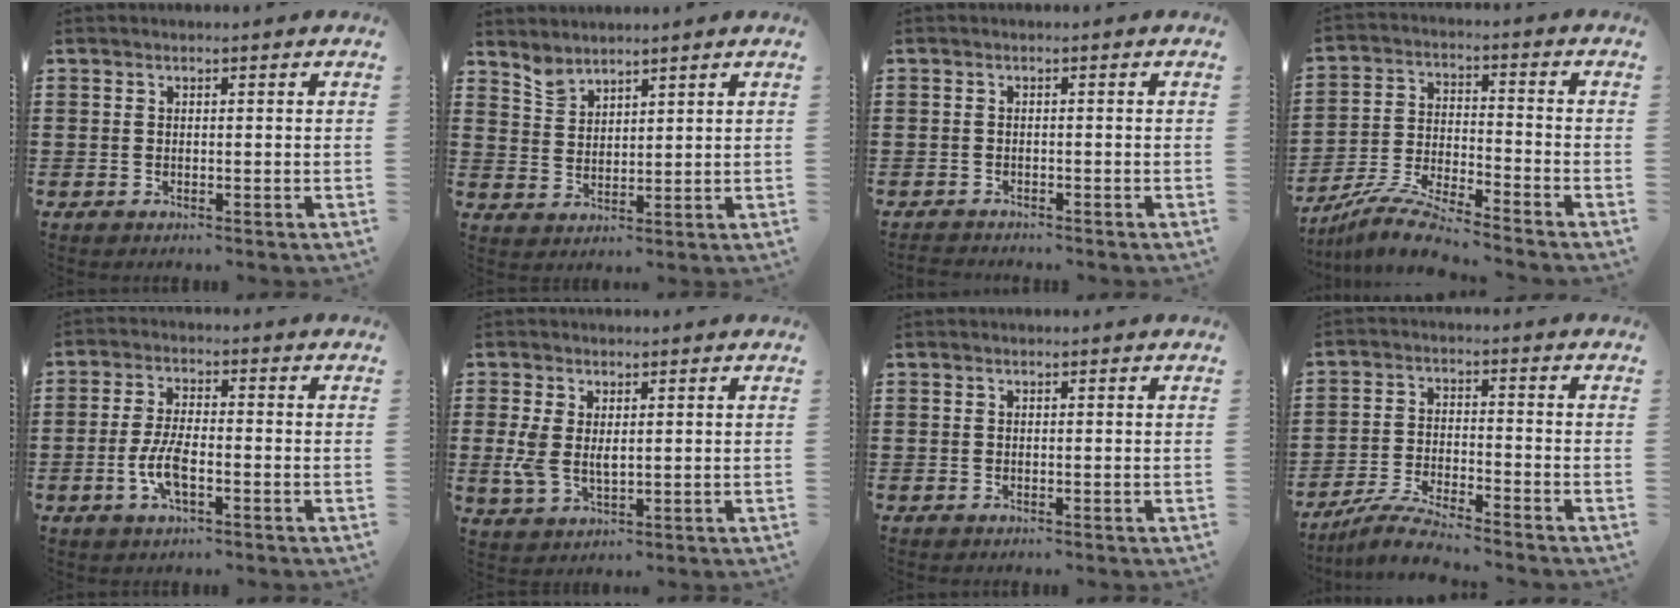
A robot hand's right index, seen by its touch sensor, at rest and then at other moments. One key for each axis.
{"total": 3.2, "fx": 3.0, "fy": 1.0, "fz": 0.3, "tx": -0.016, "ty": -0.003, "tz": 0.059}
{"total": 1.1, "fx": -1.1, "fy": 0.2, "fz": -0.1, "tx": -0.001, "ty": 0.004, "tz": -0.024}
{"total": 8.6, "fx": -8.0, "fy": 0.3, "fz": 3.0, "tx": -0.070, "ty": 0.006, "tz": -0.159}
{"total": 5.9, "fx": -1.8, "fy": 2.0, "fz": 5.2, "tx": -0.122, "ty": -0.005, "tz": -0.041}
{"total": 4.3, "fx": 0.7, "fy": 2.4, "fz": 3.5, "tx": -0.079, "ty": 0.004, "tz": 0.012}
{"total": 0.0}
{"total": 5.4, "fx": -5.1, "fy": 0.0, "fz": 1.8, "tx": -0.051, "ty": -0.011, "tz": -0.103}